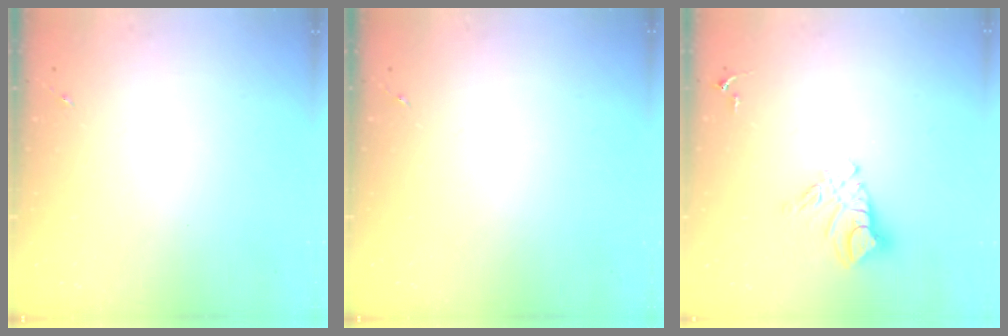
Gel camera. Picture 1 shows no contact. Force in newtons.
{"total": 0.0}
{"total": 10.3, "press": 10.3, "slide": 0.9}